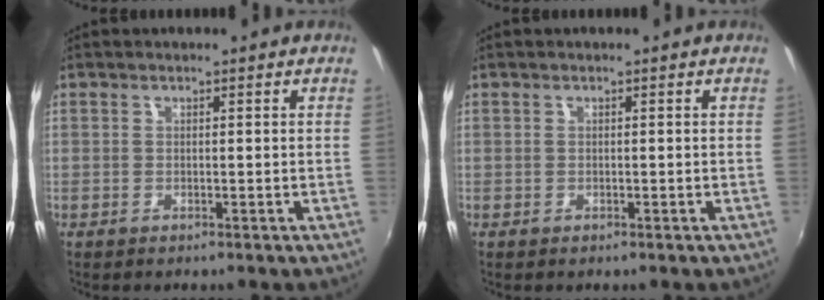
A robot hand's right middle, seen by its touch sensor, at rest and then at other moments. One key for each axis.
{"total": 0.0}